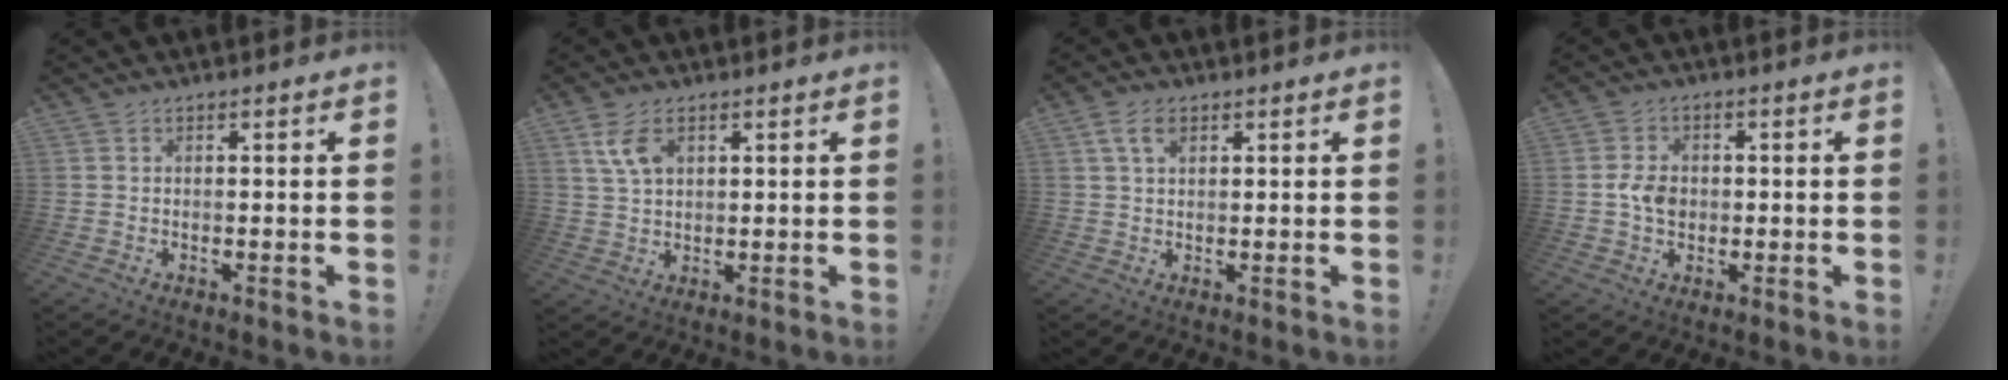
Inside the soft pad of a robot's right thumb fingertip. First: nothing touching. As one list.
[{"total": 7.2, "force": [3.3, 4.0, 5.0], "torque": [-0.096, -0.009, 0.060]}, {"total": 4.9, "force": [2.2, 2.8, 3.3], "torque": [-0.060, -0.001, 0.042]}, {"total": 6.1, "force": [-0.8, 4.8, 3.8], "torque": [-0.059, 0.004, -0.017]}]